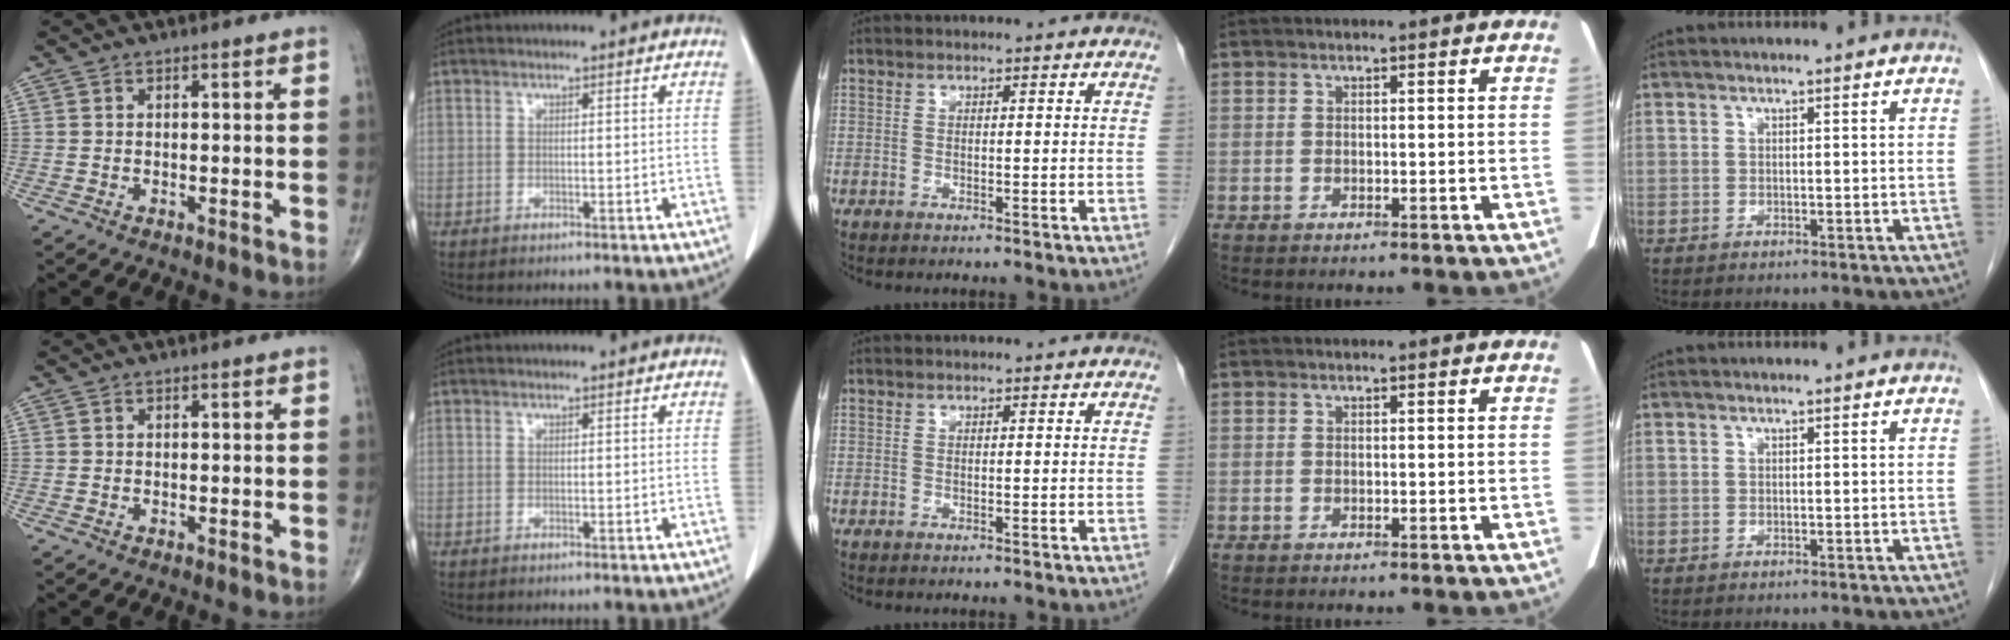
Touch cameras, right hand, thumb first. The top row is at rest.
{}